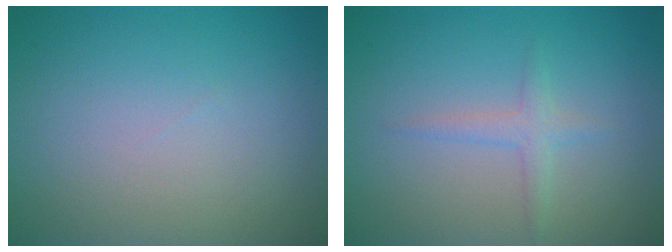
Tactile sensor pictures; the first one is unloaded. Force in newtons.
{"total": 1.5, "press": 1.5, "slide": 0.1}